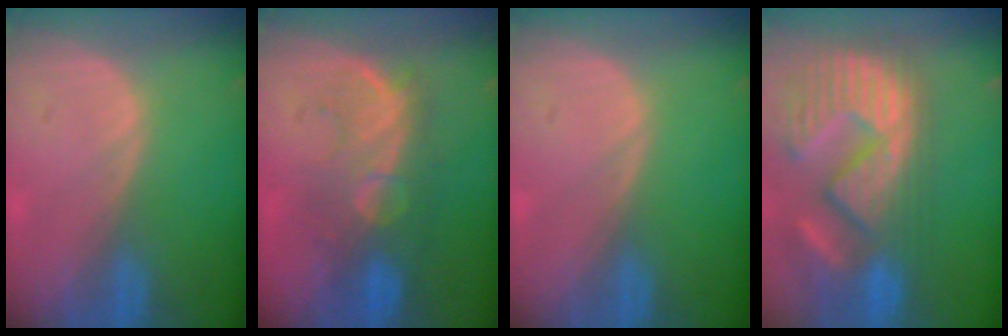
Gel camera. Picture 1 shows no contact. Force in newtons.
{"total": 8.6, "press": 8.3, "slide": 2.3}
{"total": 0.0}
{"total": 14.7, "press": 12.4, "slide": 8.0}